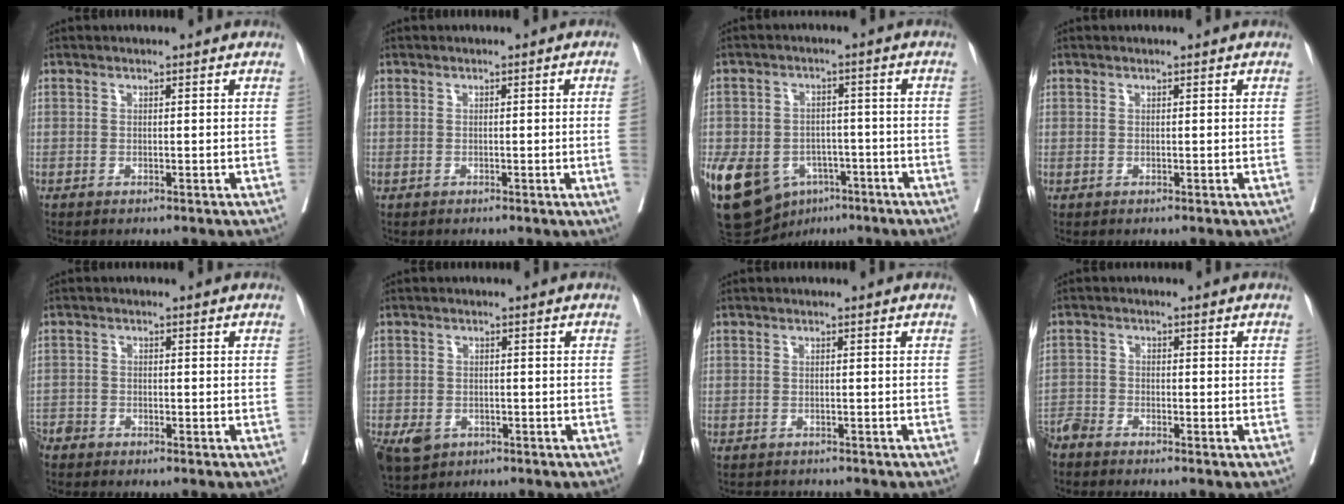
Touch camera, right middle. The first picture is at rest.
{"total": 2.1, "force": [-0.1, -1.1, 1.8], "torque": [-0.024, -0.001, 0.001]}
{"total": 16.8, "force": [-8.0, 12.1, 8.6], "torque": [-0.202, 0.006, -0.119]}
{"total": 0.0}
{"total": 2.8, "force": [-2.6, 0.9, 0.5], "torque": [-0.004, -0.004, -0.049]}
{"total": 6.0, "force": [-3.2, 4.4, 2.4], "torque": [-0.048, -0.003, -0.045]}
{"total": 3.1, "force": [-2.9, 1.1, 0.2], "torque": [0.002, -0.003, -0.043]}
{"total": 4.7, "force": [-4.5, 0.3, 1.4], "torque": [-0.016, -0.009, -0.083]}